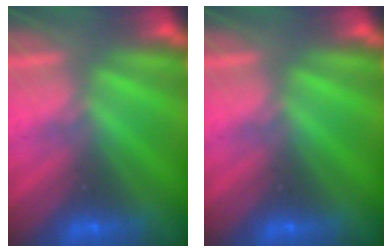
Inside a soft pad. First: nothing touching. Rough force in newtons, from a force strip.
{"total": 0.0}